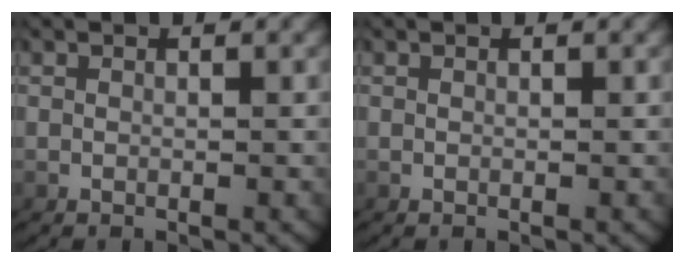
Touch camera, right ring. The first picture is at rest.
{"total": 0.0}